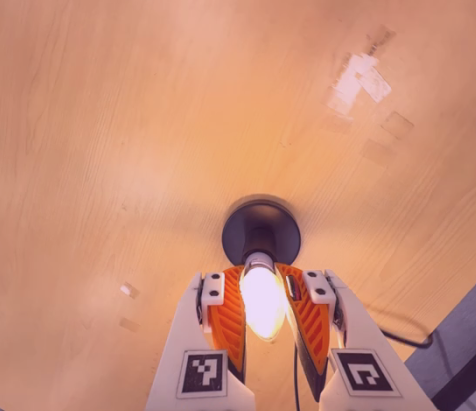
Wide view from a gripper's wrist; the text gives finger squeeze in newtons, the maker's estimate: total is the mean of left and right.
{"total": 24.8, "left": 22.4, "right": 27.3}